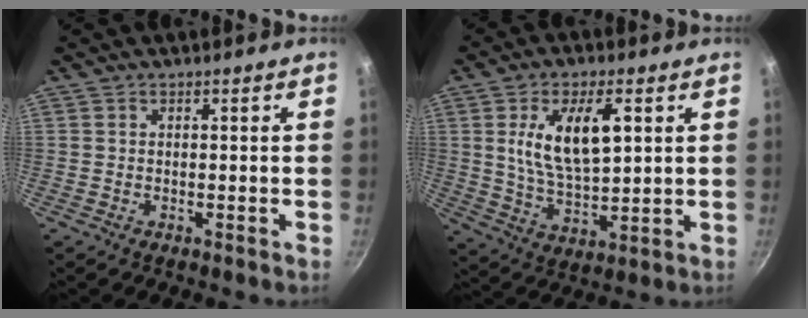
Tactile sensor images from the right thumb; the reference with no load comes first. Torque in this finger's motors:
{"motor_torque": [-1.12, 1.37, 0.38, -0.18, 0.41]}